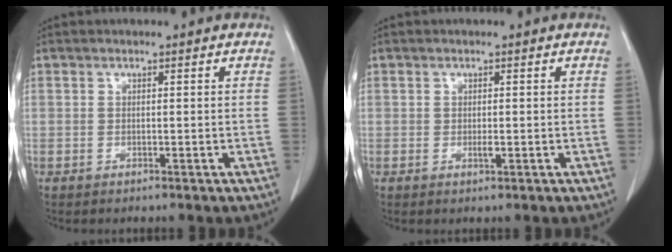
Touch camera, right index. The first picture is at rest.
{"total": 0.8, "force": [-0.2, 0.3, 0.7], "torque": [-0.013, -0.002, -0.002]}